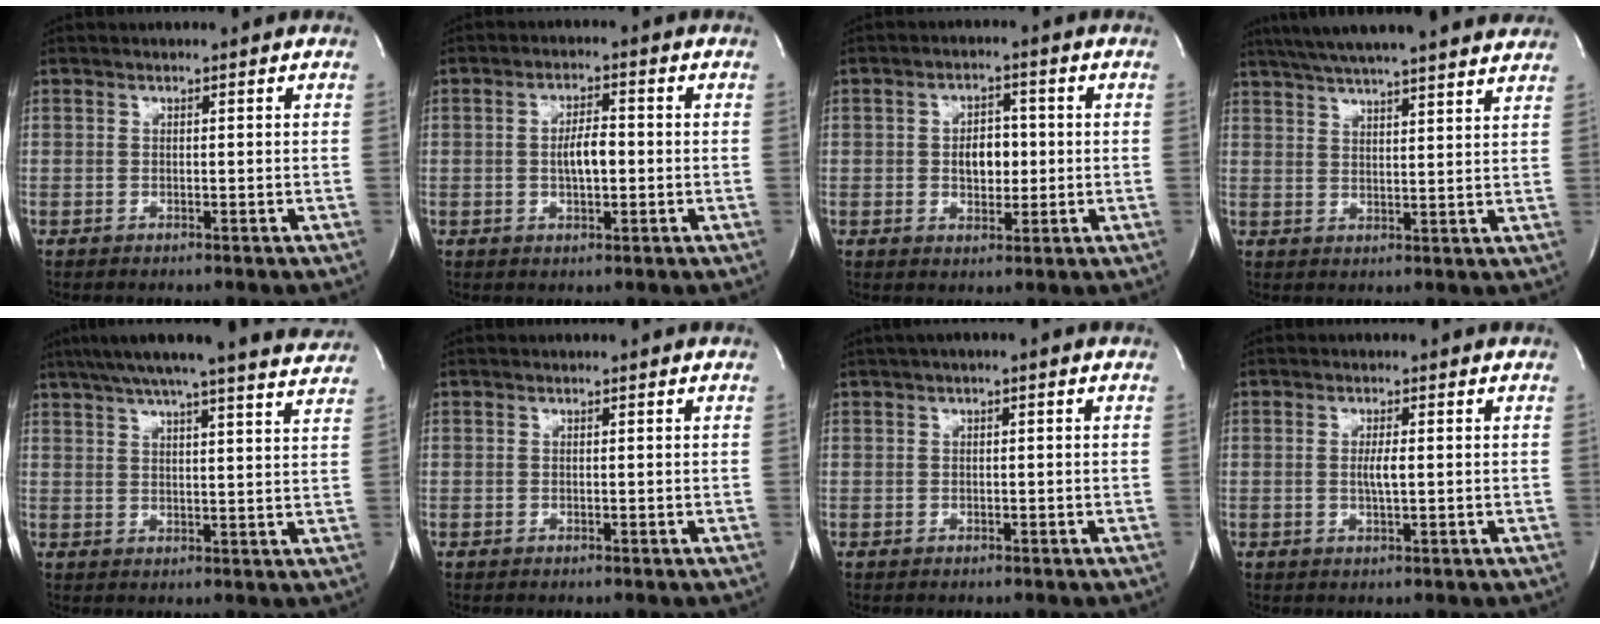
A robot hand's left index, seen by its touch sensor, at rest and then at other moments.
{"total": 4.4, "force": [-0.4, 1.5, 4.1], "torque": [-0.074, 0.002, -0.006]}
{"total": 4.9, "force": [-0.1, 3.0, 3.9], "torque": [-0.061, 0.008, 0.004]}
{"total": 22.4, "force": [19.7, 1.8, 10.5], "torque": [-0.178, 0.024, 0.265]}
{"total": 21.7, "force": [19.5, 1.1, 9.5], "torque": [-0.151, -0.008, 0.240]}
{"total": 0.0}
{"total": 1.3, "force": [0.2, 0.3, 1.3], "torque": [-0.023, 0.005, 0.001]}
{"total": 2.3, "force": [-0.1, 0.2, 2.3], "torque": [-0.046, -0.002, 0.002]}